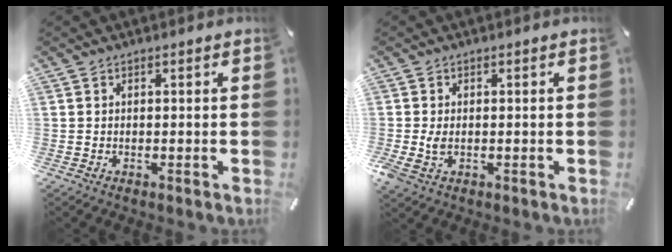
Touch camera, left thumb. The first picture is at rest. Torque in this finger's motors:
{"motor_torque": [0.77, 0.84, 0.63, 0.30, 0.05]}